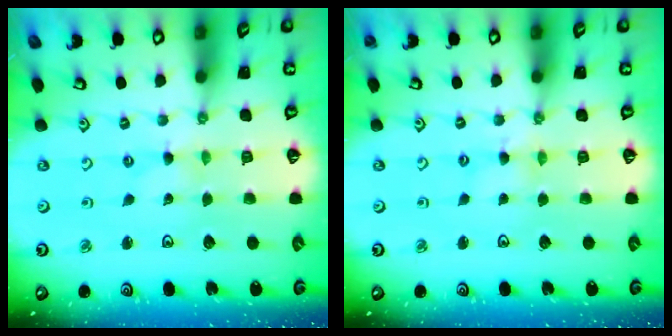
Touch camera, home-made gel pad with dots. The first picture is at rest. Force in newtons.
{"total": 1.8, "press": 1.8, "slide": 0.3}